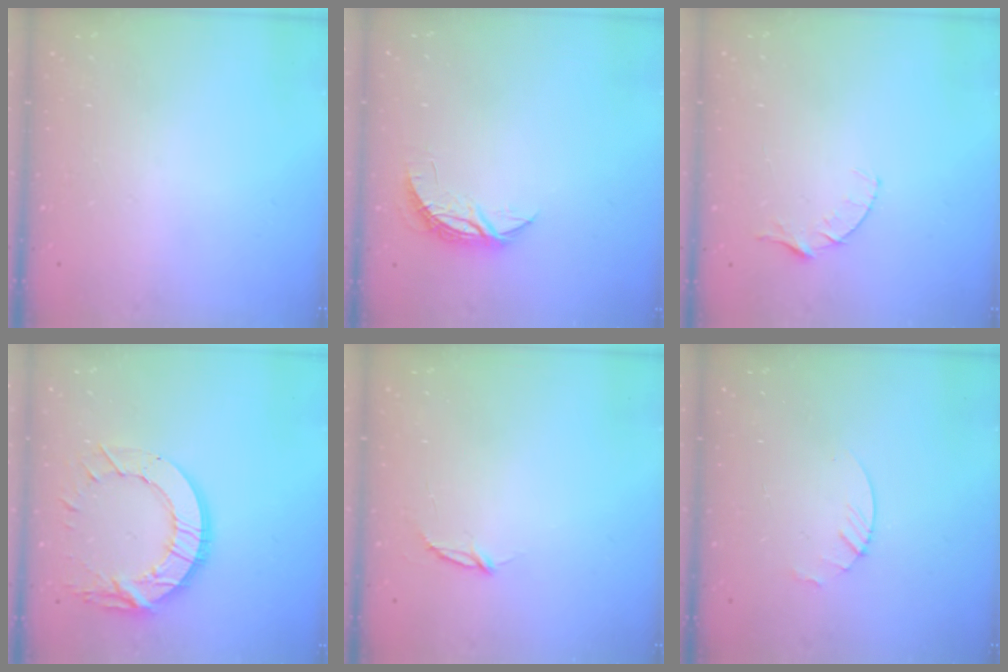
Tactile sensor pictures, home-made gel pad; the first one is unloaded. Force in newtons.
{"total": 5.2, "press": 5.2, "slide": 0.3}
{"total": 4.1, "press": 4.0, "slide": 0.4}
{"total": 15.3, "press": 15.2, "slide": 1.3}
{"total": 2.8, "press": 2.8, "slide": 0.3}
{"total": 3.0, "press": 2.9, "slide": 0.3}